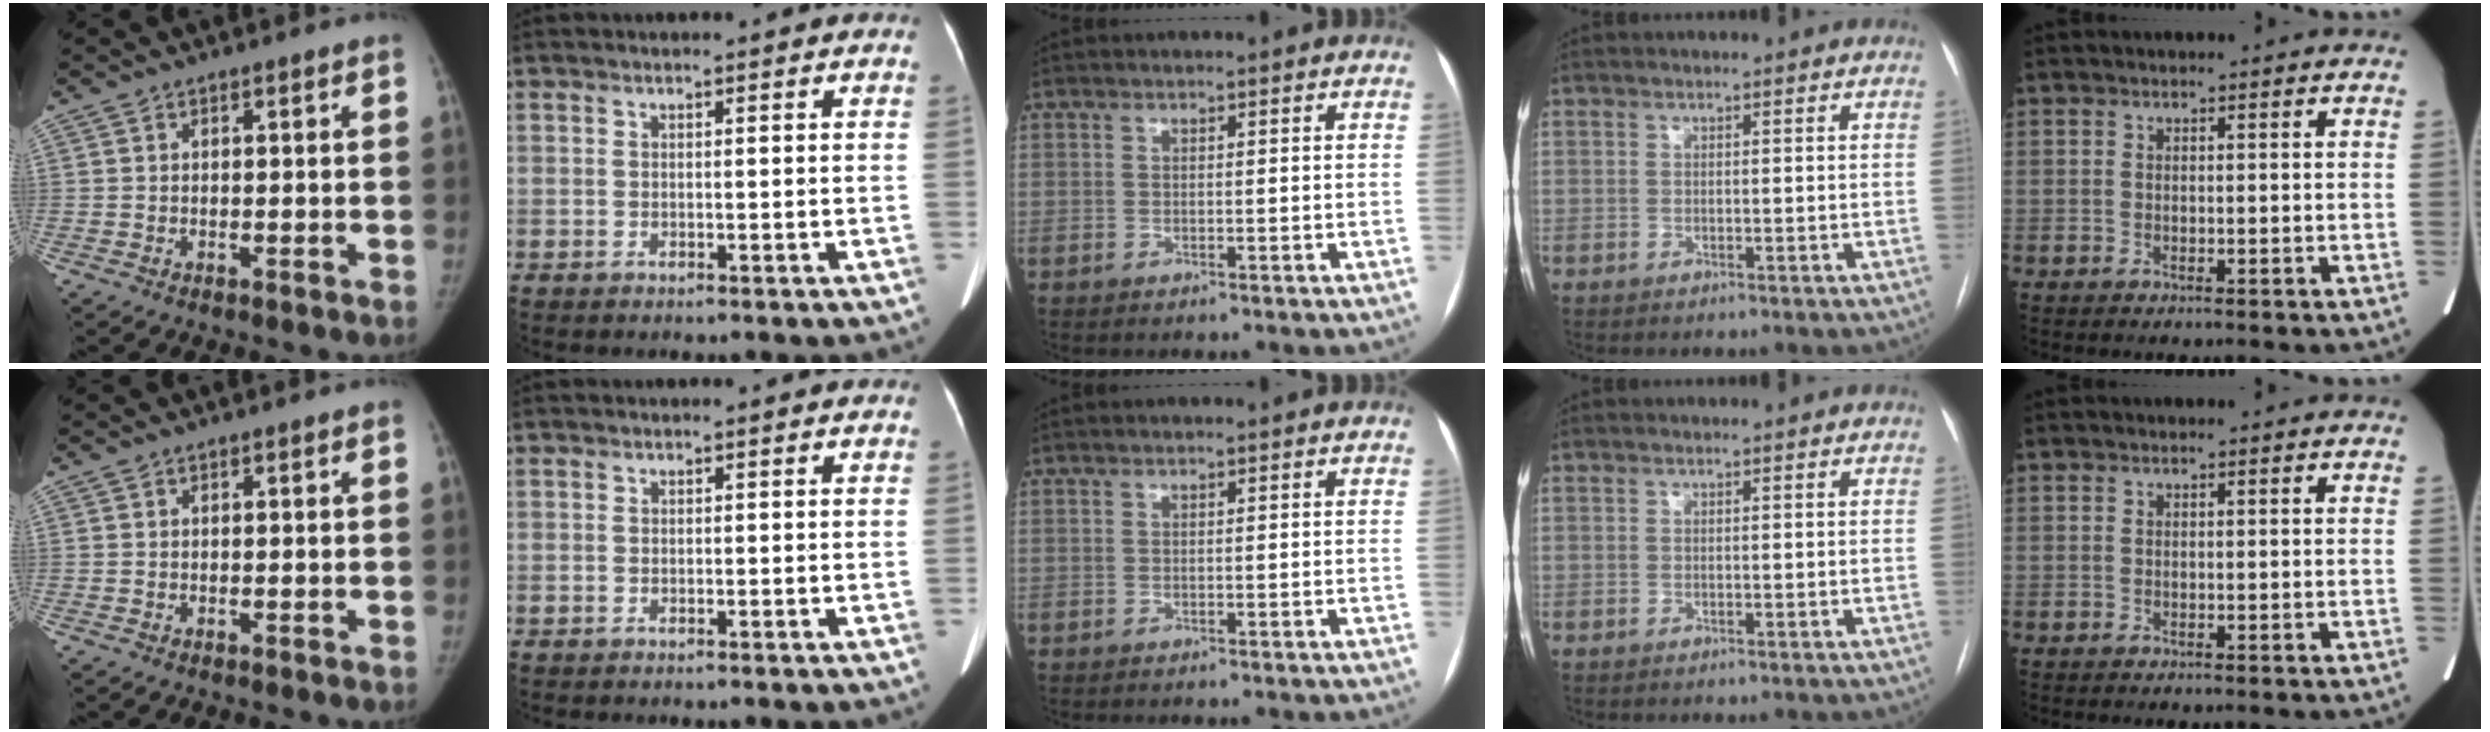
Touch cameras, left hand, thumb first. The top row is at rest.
{}